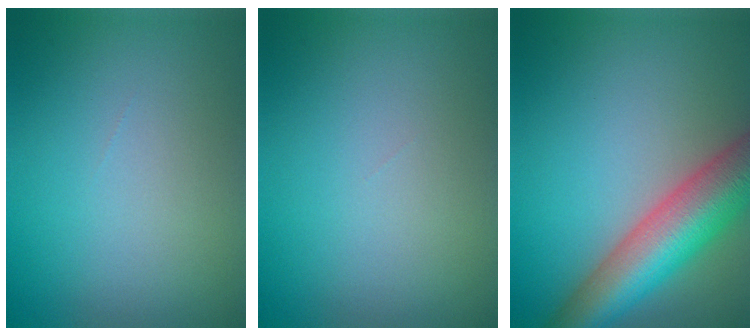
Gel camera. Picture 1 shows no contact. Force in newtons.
{"total": 0.0}
{"total": 9.2, "press": 9.2, "slide": 0.4}